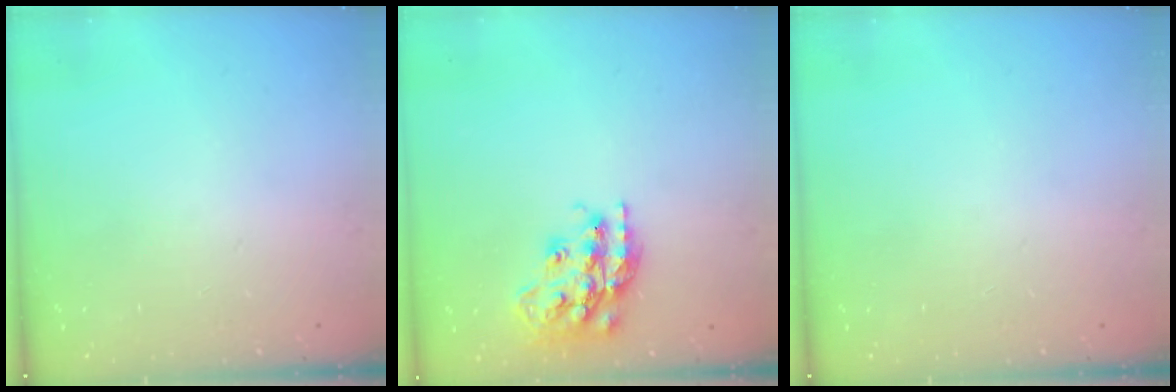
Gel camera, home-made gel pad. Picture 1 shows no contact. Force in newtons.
{"total": 19.3, "press": 19.3, "slide": 1.4}
{"total": 0.0}